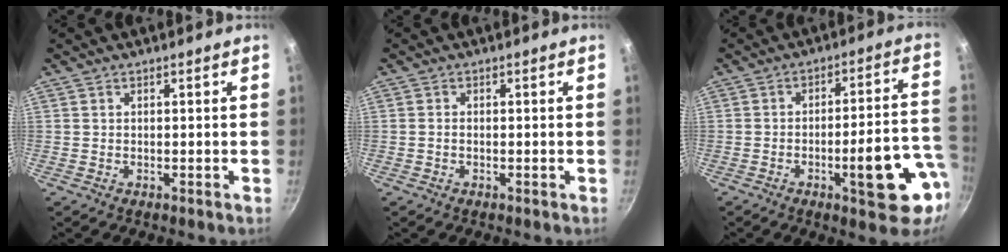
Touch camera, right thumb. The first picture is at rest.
{"total": 0.6, "force": [-0.2, 0.4, 0.4], "torque": [-0.007, 0.004, -0.006]}
{"total": 14.3, "force": [-5.3, 3.9, 12.8], "torque": [-0.143, 0.037, -0.069]}